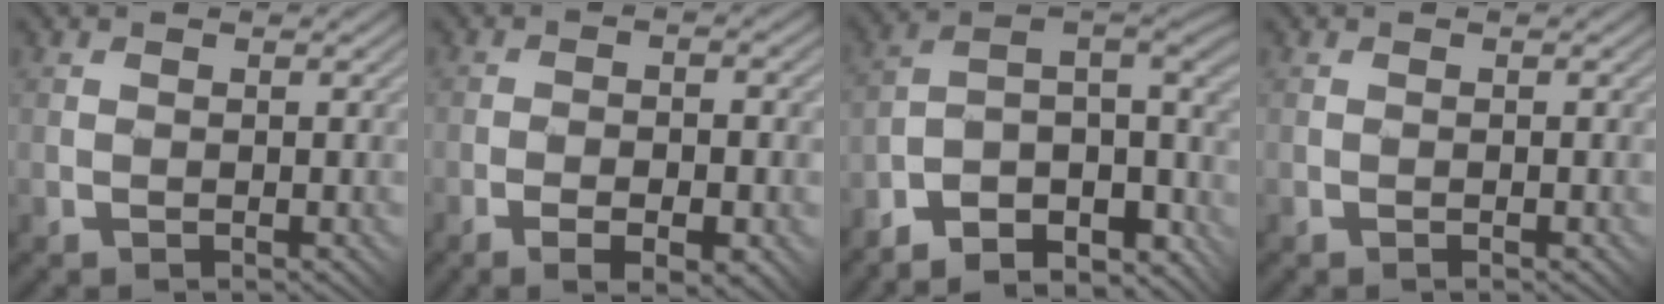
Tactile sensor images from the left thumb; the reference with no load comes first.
{"total": 6.7, "force": [-3.0, 2.2, 5.6], "torque": [-0.078, 0.001, -0.029]}
{"total": 12.0, "force": [-8.2, 4.3, 7.7], "torque": [-0.160, -0.013, -0.115]}
{"total": 0.5, "force": [-0.2, 0.1, 0.4], "torque": [-0.006, 0.000, -0.002]}